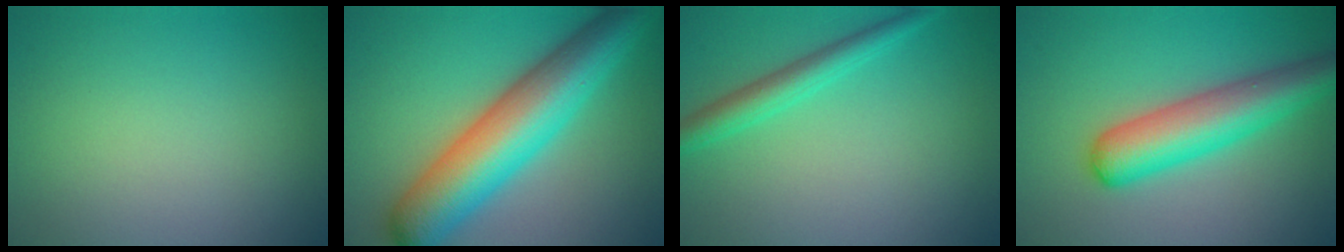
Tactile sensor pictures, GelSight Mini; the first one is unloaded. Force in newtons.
{"total": 10.0, "press": 10.0, "slide": 0.3}
{"total": 2.8, "press": 2.7, "slide": 0.2}
{"total": 6.2, "press": 6.2, "slide": 0.2}